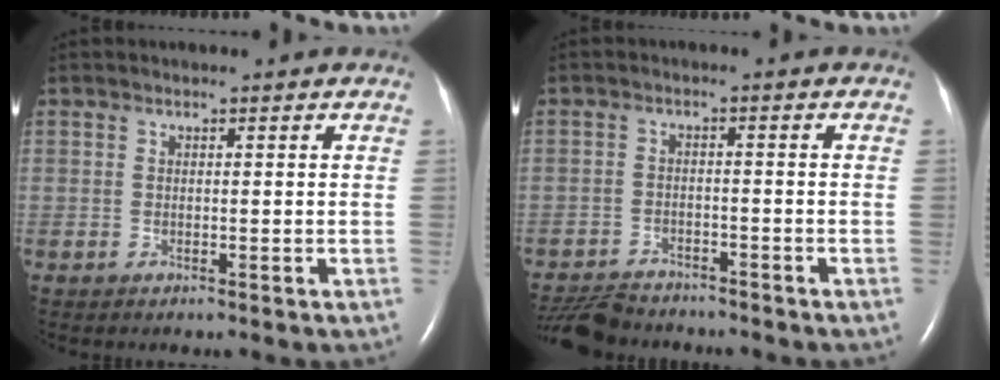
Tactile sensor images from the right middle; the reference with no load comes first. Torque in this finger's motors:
{"motor_torque": [0.14, -0.20, 0.01, 0.00]}